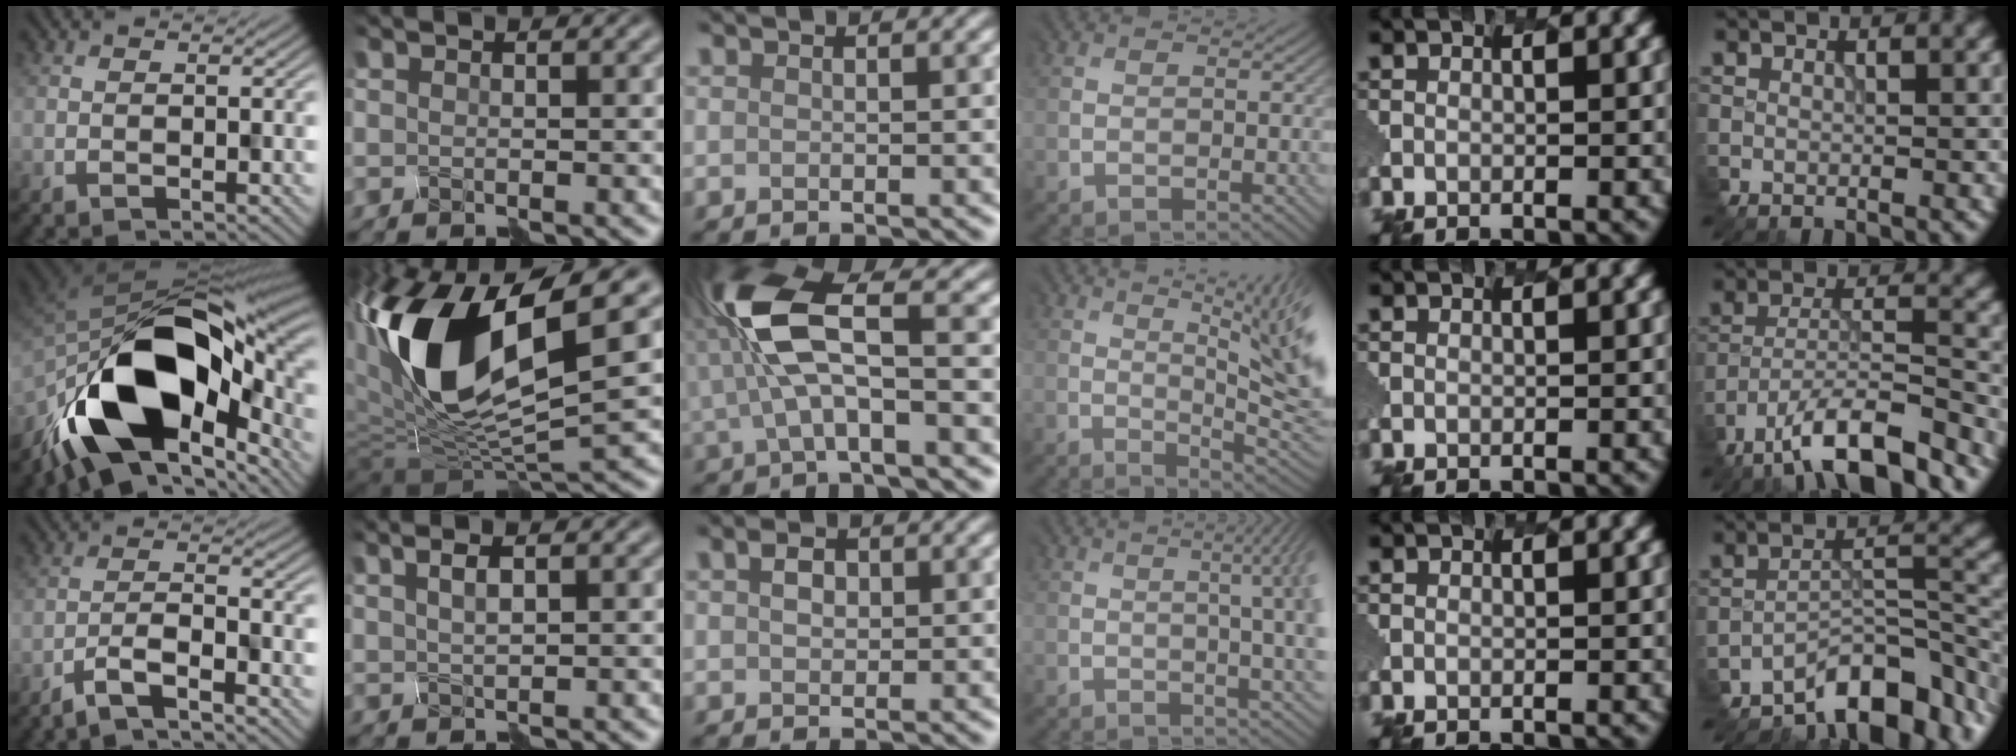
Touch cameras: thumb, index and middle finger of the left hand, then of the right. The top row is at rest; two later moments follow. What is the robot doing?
{"motion": "disassemble", "object": "spray bottle"}